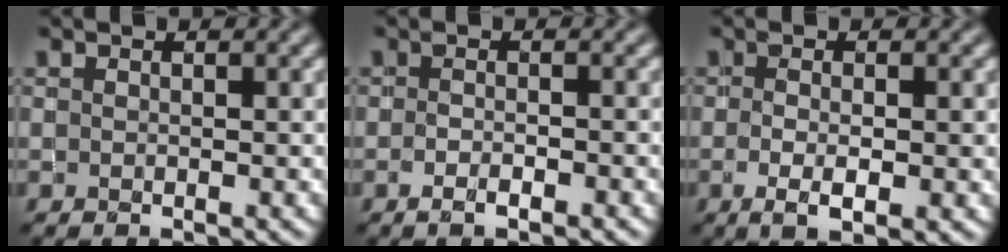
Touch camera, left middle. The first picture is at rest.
{"total": 1.5, "force": [-0.9, 0.4, 1.1], "torque": [-0.014, 0.003, -0.014]}
{"total": 2.9, "force": [-0.6, 0.9, 2.7], "torque": [-0.051, -0.009, -0.007]}